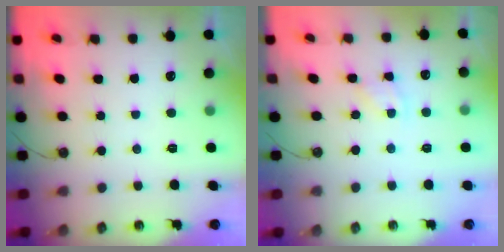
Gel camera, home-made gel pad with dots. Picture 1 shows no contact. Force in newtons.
{"total": 3.1, "press": 3.0, "slide": 0.5}